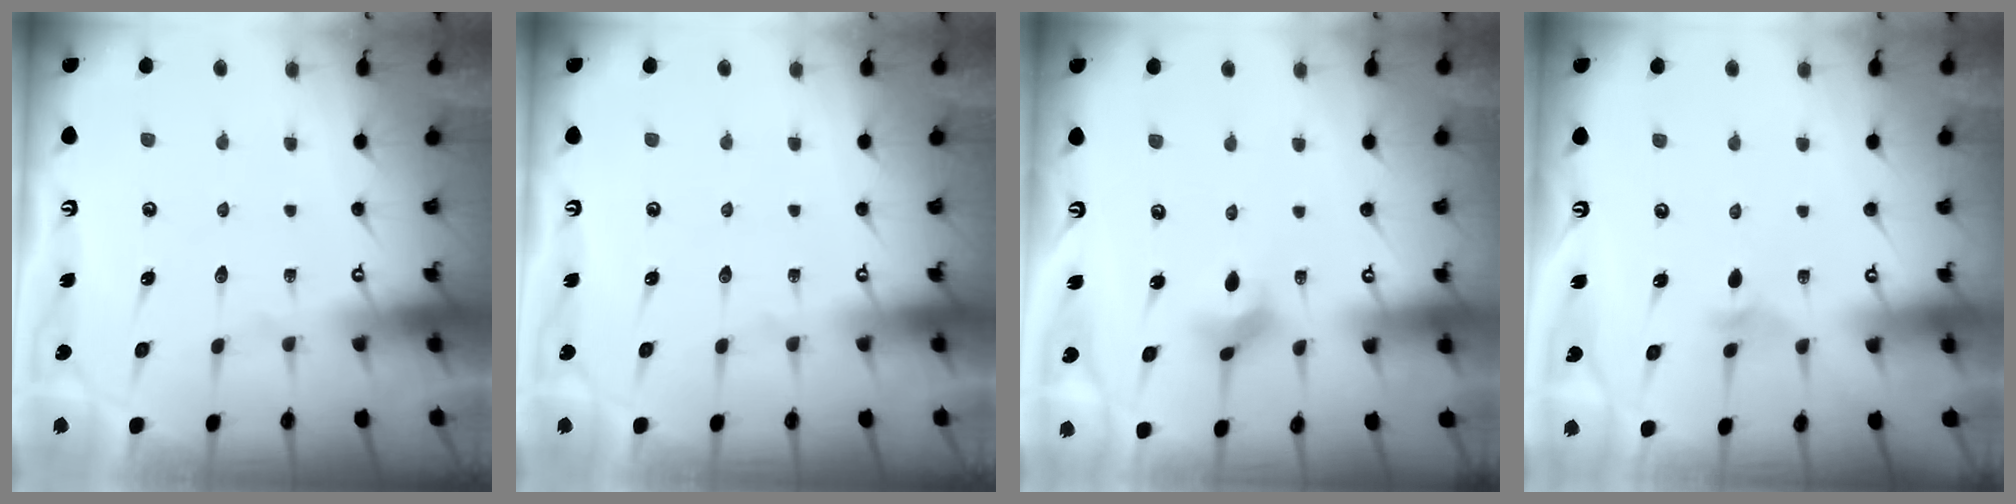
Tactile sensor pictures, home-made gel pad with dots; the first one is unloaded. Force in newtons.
{"total": 0.0}
{"total": 3.0, "press": 3.0, "slide": 0.3}
{"total": 3.0, "press": 2.9, "slide": 0.9}